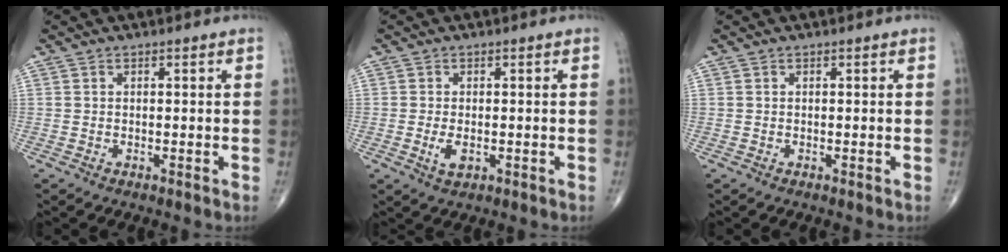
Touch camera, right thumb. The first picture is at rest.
{"total": 2.7, "force": [-0.6, 1.4, 2.3], "torque": [-0.045, -0.006, -0.009]}
{"total": 0.0}